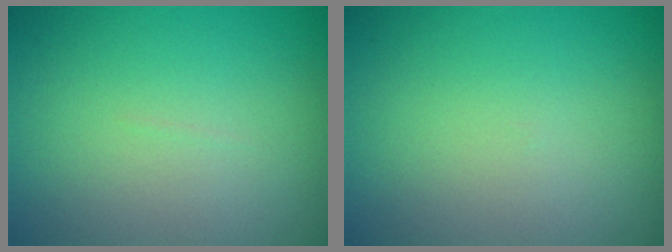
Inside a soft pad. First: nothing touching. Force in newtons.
{"total": 0.0}